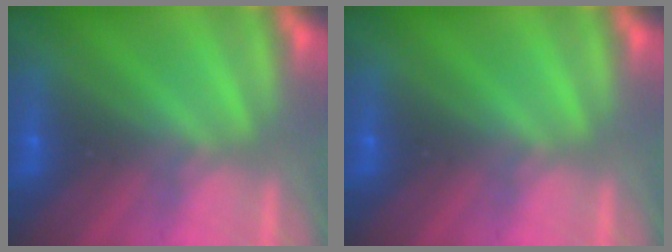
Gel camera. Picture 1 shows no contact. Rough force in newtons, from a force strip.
{"total": 0.0}